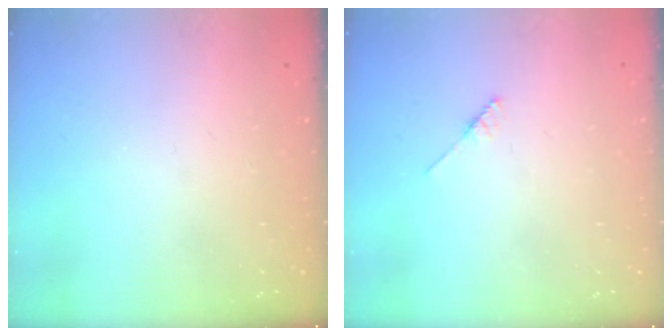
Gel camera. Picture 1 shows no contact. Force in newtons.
{"total": 2.2, "press": 2.2, "slide": 0.2}